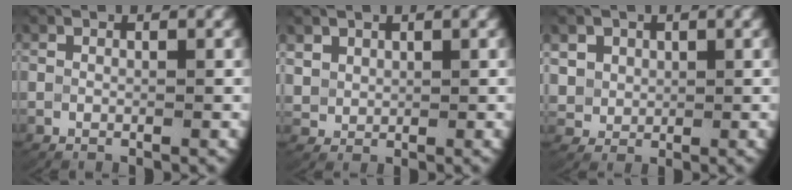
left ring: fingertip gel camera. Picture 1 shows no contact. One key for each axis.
{"total": 2.2, "fx": 1.2, "fy": 1.7, "fz": 0.8, "tx": -0.028, "ty": -0.005, "tz": 0.034}
{"total": 3.9, "fx": 1.2, "fy": 3.4, "fz": 1.5, "tx": -0.047, "ty": -0.014, "tz": 0.033}